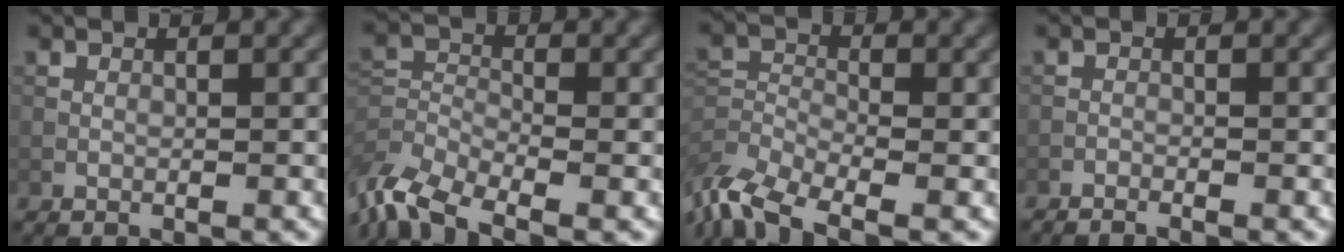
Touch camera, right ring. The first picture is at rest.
{"total": 7.7, "force": [-6.0, 2.9, 3.8], "torque": [-0.077, -0.011, -0.122]}
{"total": 7.8, "force": [-5.9, 2.8, 4.2], "torque": [-0.089, -0.012, -0.120]}
{"total": 1.1, "force": [-1.0, -0.1, 0.4], "torque": [-0.016, 0.002, -0.022]}